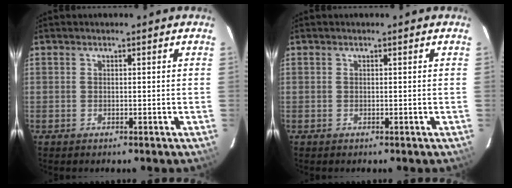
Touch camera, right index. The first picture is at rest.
{"total": 0.0}